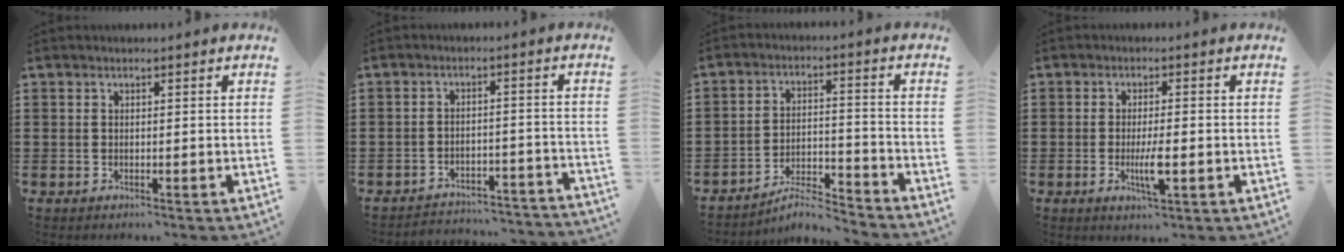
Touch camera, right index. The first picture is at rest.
{"total": 3.7, "force": [-3.7, 0.4, 0.5], "torque": [-0.015, 0.004, -0.078]}
{"total": 5.8, "force": [-5.4, 0.6, 2.1], "torque": [-0.043, -0.001, -0.106]}
{"total": 4.6, "force": [-1.3, 1.1, 4.3], "torque": [-0.084, -0.004, -0.025]}